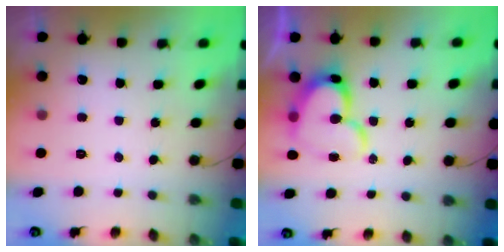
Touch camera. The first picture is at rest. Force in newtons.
{"total": 16.2, "press": 16.1, "slide": 1.4}